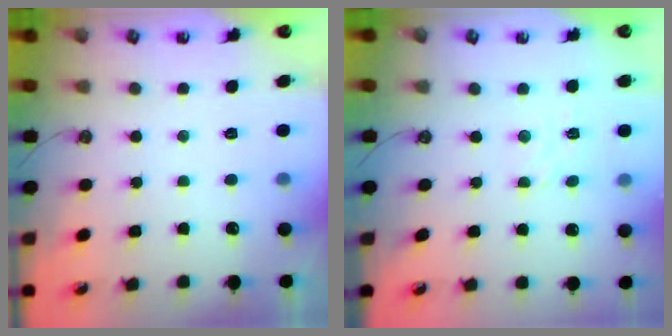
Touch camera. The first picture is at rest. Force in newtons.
{"total": 1.5, "press": 1.4, "slide": 0.6}